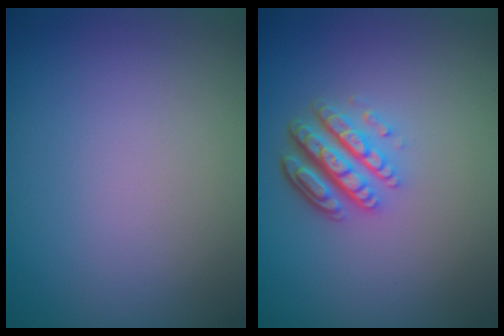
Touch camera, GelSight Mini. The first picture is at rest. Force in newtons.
{"total": 4.9, "press": 3.4, "slide": 3.4}